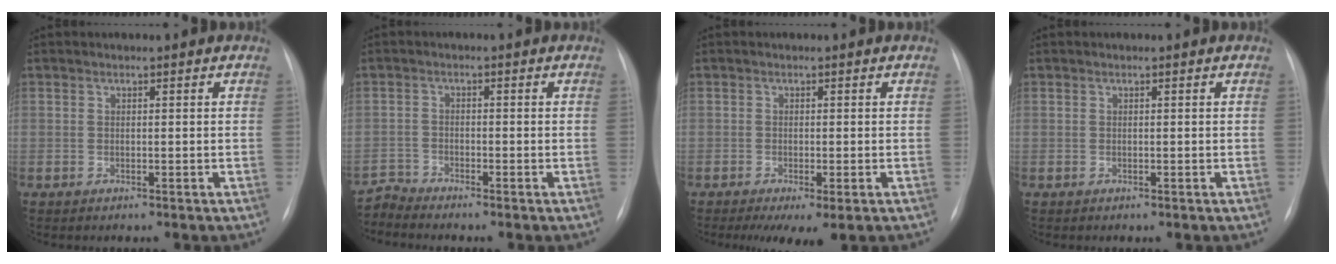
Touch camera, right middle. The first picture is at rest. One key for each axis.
{"total": 2.8, "fx": -2.5, "fy": -0.9, "fz": -0.9, "tx": 0.019, "ty": -0.020, "tz": -0.050}
{"total": 4.3, "fx": -2.1, "fy": 1.2, "fz": 3.5, "tx": -0.056, "ty": -0.014, "tz": -0.028}
{"total": 0.0}